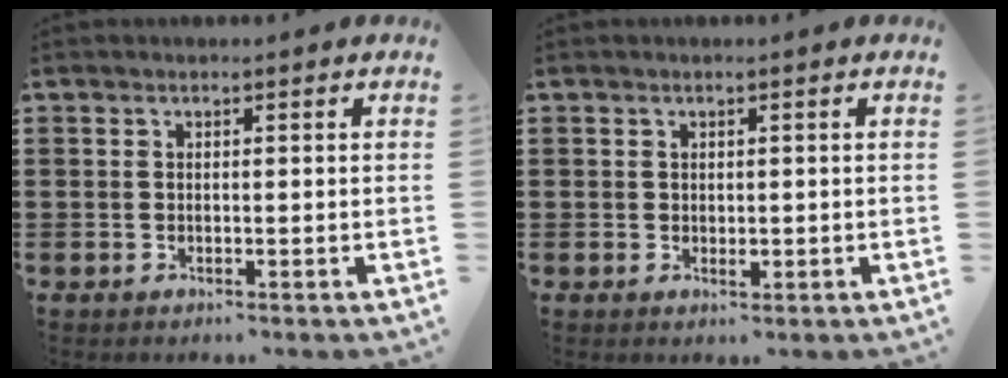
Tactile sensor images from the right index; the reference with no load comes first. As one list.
[{"total": 1.0, "force": [0.0, 0.7, 0.7], "torque": [-0.013, 0.002, 0.001]}]